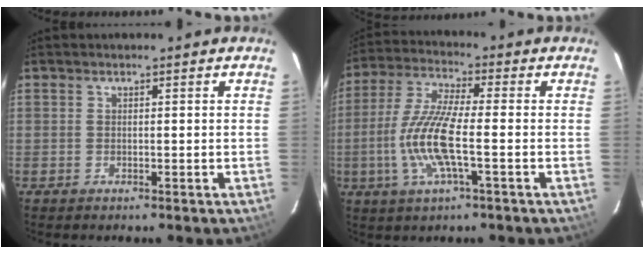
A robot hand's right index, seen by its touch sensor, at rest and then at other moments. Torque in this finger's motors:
{"motor_torque": [1.76, -0.38, 0.96, 0.11]}